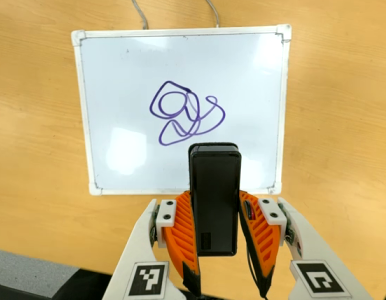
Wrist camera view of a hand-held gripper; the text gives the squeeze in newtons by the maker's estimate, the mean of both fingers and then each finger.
{"total": 4.4, "left": 3.2, "right": 5.6}